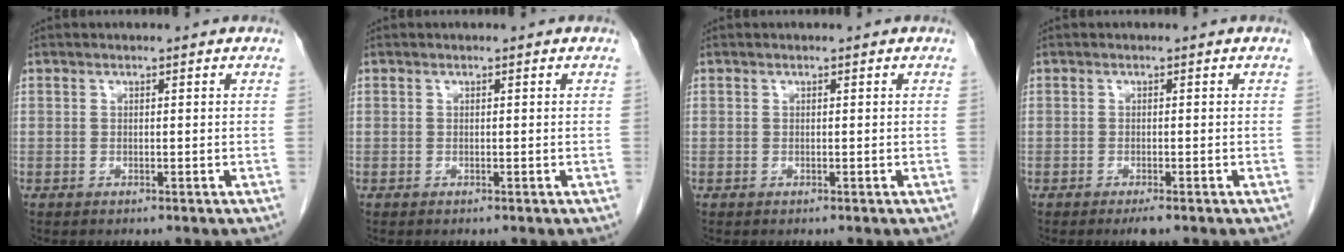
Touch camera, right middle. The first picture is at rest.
{"total": 0.0}
{"total": 0.0}
{"total": 1.7, "force": [-1.2, 0.2, 1.2], "torque": [-0.019, -0.004, -0.016]}